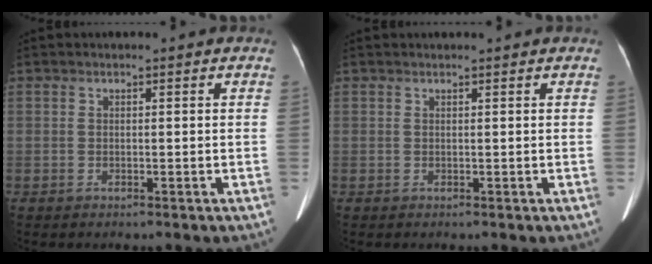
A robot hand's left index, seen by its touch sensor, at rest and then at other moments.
{"total": 1.6, "force": [1.5, 0.1, 0.4], "torque": [-0.007, 0.019, 0.021]}